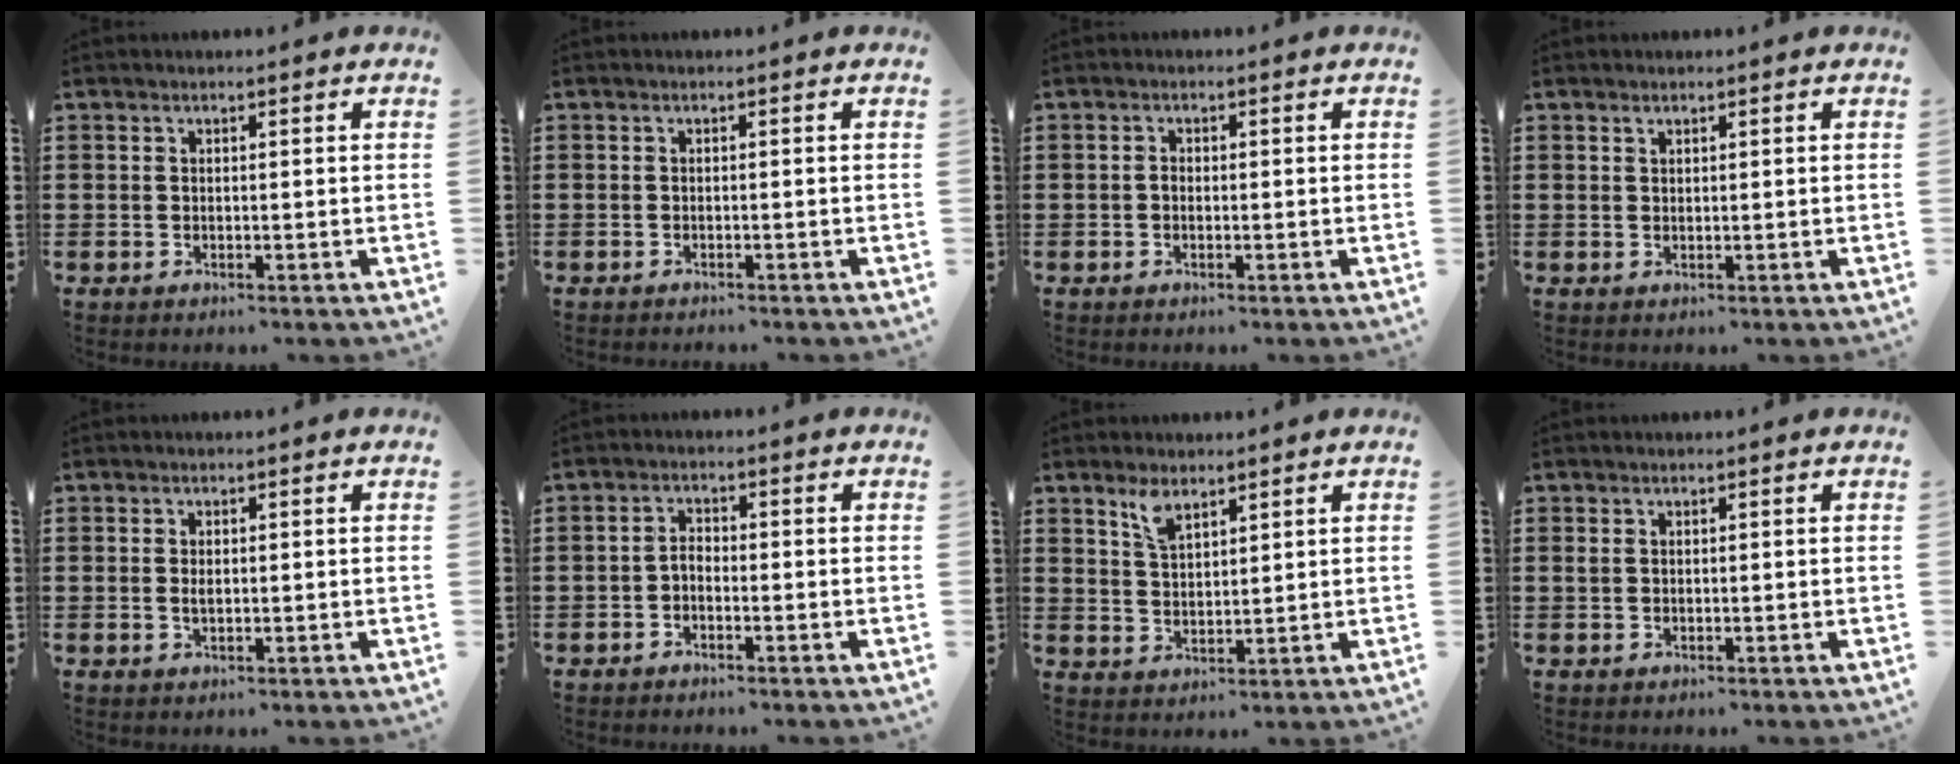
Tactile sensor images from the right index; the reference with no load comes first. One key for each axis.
{"total": 0.6, "fx": -0.6, "fy": 0.0, "fz": 0.0, "tx": -0.003, "ty": -0.003, "tz": -0.012}
{"total": 1.0, "fx": -0.4, "fy": 0.6, "fz": 0.7, "tx": -0.015, "ty": -0.001, "tz": -0.007}
{"total": 0.5, "fx": 0.4, "fy": 0.3, "fz": 0.2, "tx": -0.005, "ty": 0.002, "tz": 0.008}
{"total": 1.4, "fx": 0.1, "fy": 0.6, "fz": 1.2, "tx": -0.026, "ty": 0.002, "tz": 0.000}
{"total": 1.7, "fx": -1.2, "fy": 0.8, "fz": 1.0, "tx": -0.022, "ty": 0.005, "tz": -0.024}
{"total": 4.0, "fx": 2.9, "fy": 1.4, "fz": 2.4, "tx": -0.055, "ty": 0.004, "tz": 0.052}
{"total": 0.7, "fx": 0.2, "fy": 0.4, "fz": 0.5, "tx": -0.011, "ty": 0.004, "tz": 0.004}